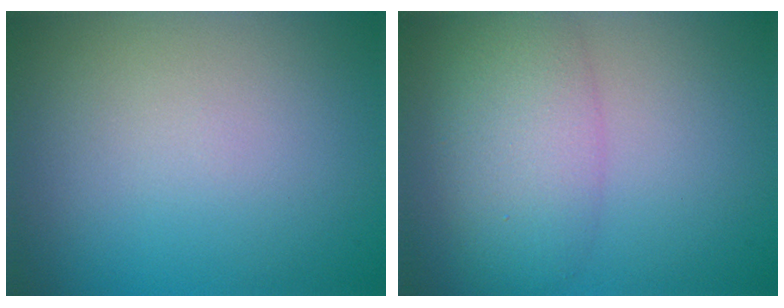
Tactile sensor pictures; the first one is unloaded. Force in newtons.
{"total": 5.7, "press": 5.7, "slide": 0.5}